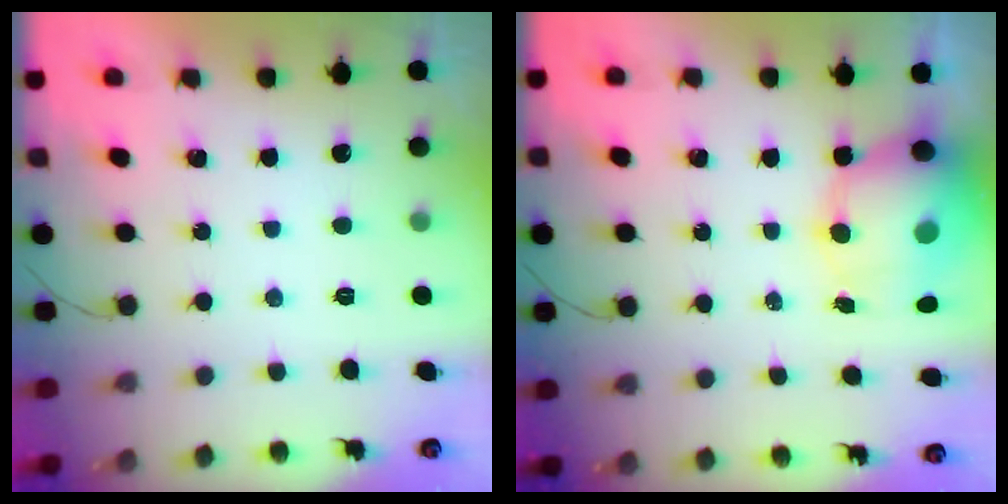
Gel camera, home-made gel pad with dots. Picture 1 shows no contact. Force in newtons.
{"total": 10.8, "press": 10.4, "slide": 2.8}